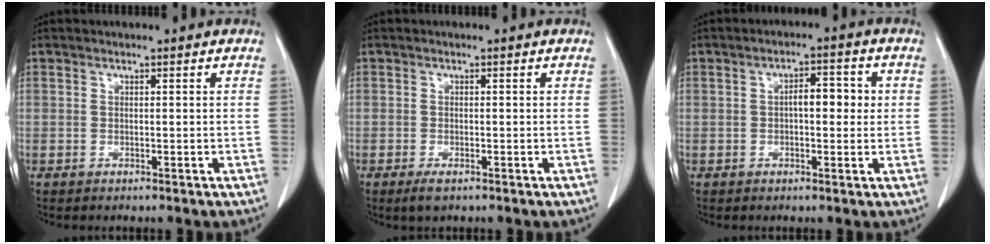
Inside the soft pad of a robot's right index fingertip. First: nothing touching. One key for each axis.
{"total": 1.9, "fx": -1.2, "fy": 0.5, "fz": 1.4, "tx": -0.032, "ty": -0.006, "tz": -0.019}
{"total": 4.7, "fx": 0.4, "fy": 1.8, "fz": 4.4, "tx": -0.065, "ty": 0.015, "tz": 0.003}